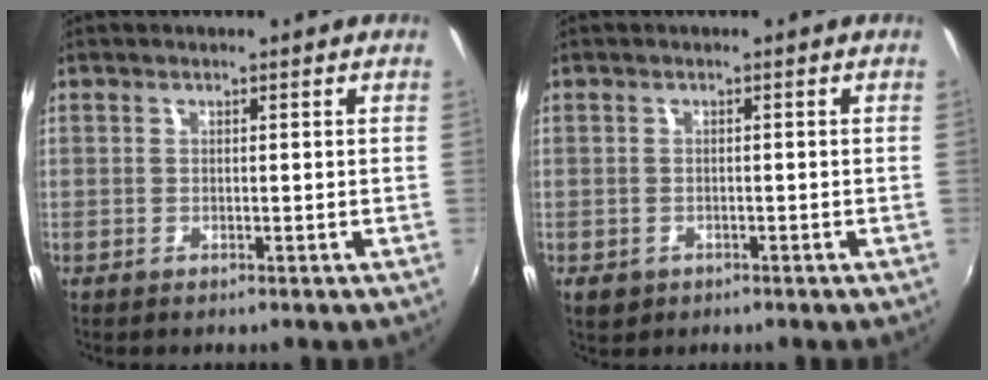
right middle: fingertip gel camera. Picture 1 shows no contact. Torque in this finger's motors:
{"motor_torque": [0.37, -0.38, 0.06, 0.00]}